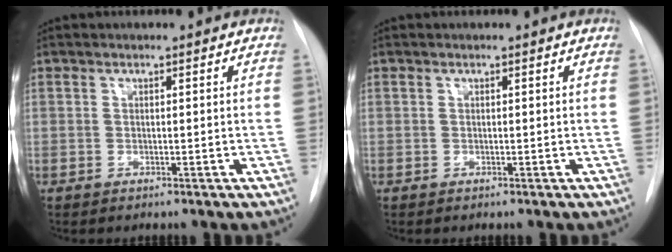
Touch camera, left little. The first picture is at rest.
{"total": 0.0}